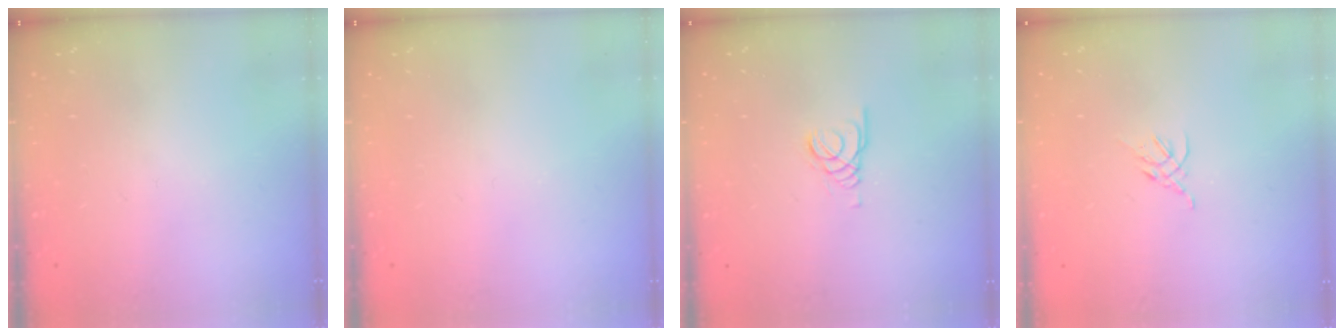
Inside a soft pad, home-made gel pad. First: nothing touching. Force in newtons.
{"total": 0.0}
{"total": 1.5, "press": 1.5, "slide": 0.1}
{"total": 2.7, "press": 2.6, "slide": 0.7}